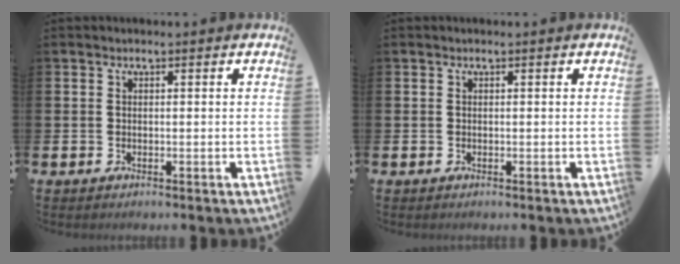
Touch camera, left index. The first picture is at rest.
{"total": 0.0}